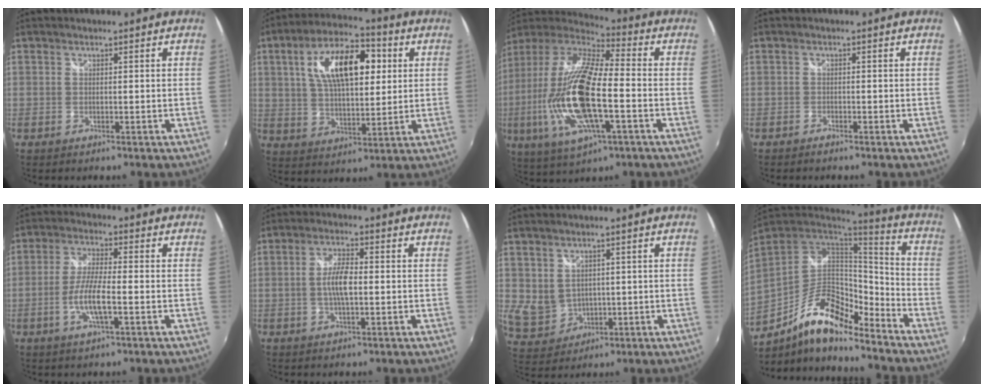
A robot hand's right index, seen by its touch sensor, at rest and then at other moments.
{"total": 16.3, "force": [4.6, 7.5, 13.7], "torque": [-0.243, 0.031, 0.077]}
{"total": 23.7, "force": [-4.6, 7.8, 21.9], "torque": [-0.432, -0.027, -0.091]}
{"total": 0.8, "force": [-0.8, 0.2, 0.2], "torque": [-0.006, -0.001, -0.016]}
{"total": 7.4, "force": [-2.3, 1.2, 6.9], "torque": [-0.141, -0.002, -0.045]}
{"total": 5.5, "force": [-0.6, 1.8, 5.2], "torque": [-0.100, 0.004, -0.011]}
{"total": 6.3, "force": [1.3, 5.5, 2.9], "torque": [-0.061, -0.002, 0.046]}
{"total": 16.6, "force": [-11.3, 5.4, 11.0], "torque": [-0.206, -0.002, -0.208]}